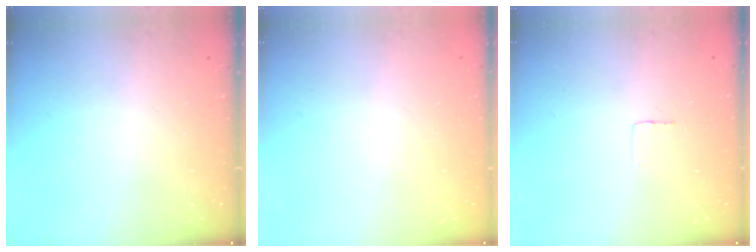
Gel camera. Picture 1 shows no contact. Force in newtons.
{"total": 0.8, "press": 0.4, "slide": 0.7}
{"total": 2.4, "press": 2.4, "slide": 0.1}